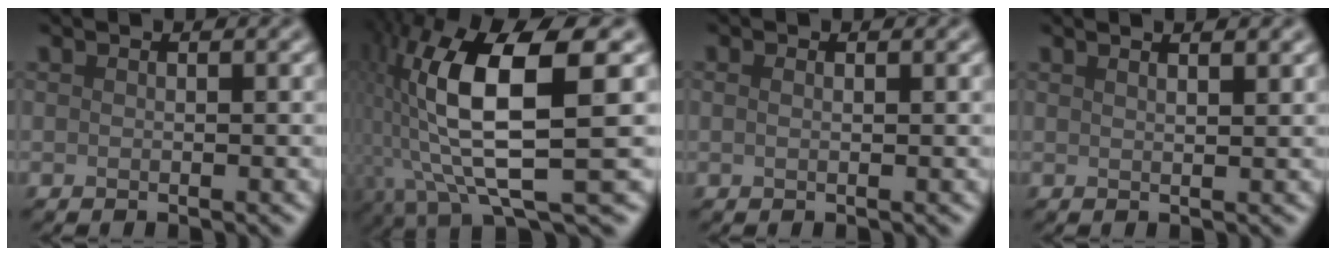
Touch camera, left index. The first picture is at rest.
{"total": 13.4, "force": [1.1, 3.9, 12.8], "torque": [-0.249, 0.002, 0.025]}
{"total": 0.9, "force": [0.5, 0.4, 0.6], "torque": [-0.008, -0.006, 0.003]}
{"total": 3.9, "force": [2.4, 1.7, 2.6], "torque": [-0.005, 0.025, -0.003]}